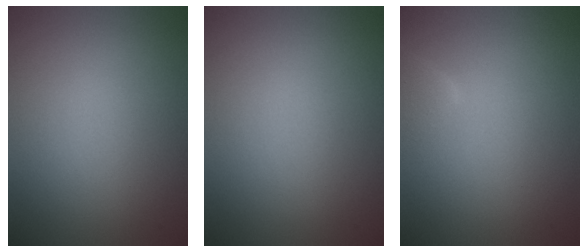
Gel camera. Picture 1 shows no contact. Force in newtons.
{"total": 0.0}
{"total": 1.6, "press": 1.6, "slide": 0.1}